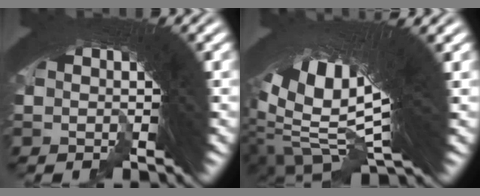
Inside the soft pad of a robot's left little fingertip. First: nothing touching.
{"total": 18.5, "force": [1.1, 9.4, 15.9], "torque": [-0.301, -0.038, 0.037]}